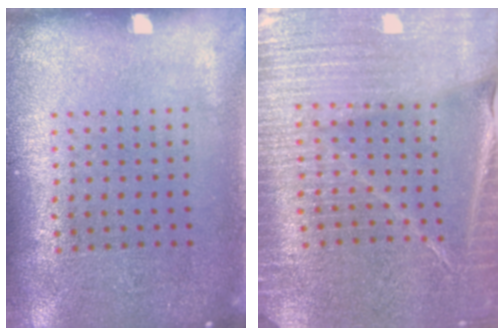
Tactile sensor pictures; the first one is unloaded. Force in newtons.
{"total": 4.4, "press": 4.1, "slide": 1.6}